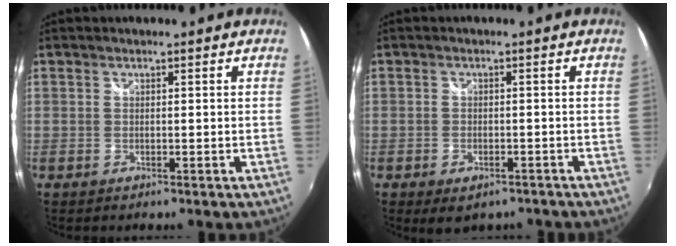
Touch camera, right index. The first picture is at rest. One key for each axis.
{"total": 4.8, "fx": -3.1, "fy": 2.5, "fz": 2.6, "tx": -0.054, "ty": -0.018, "tz": -0.039}